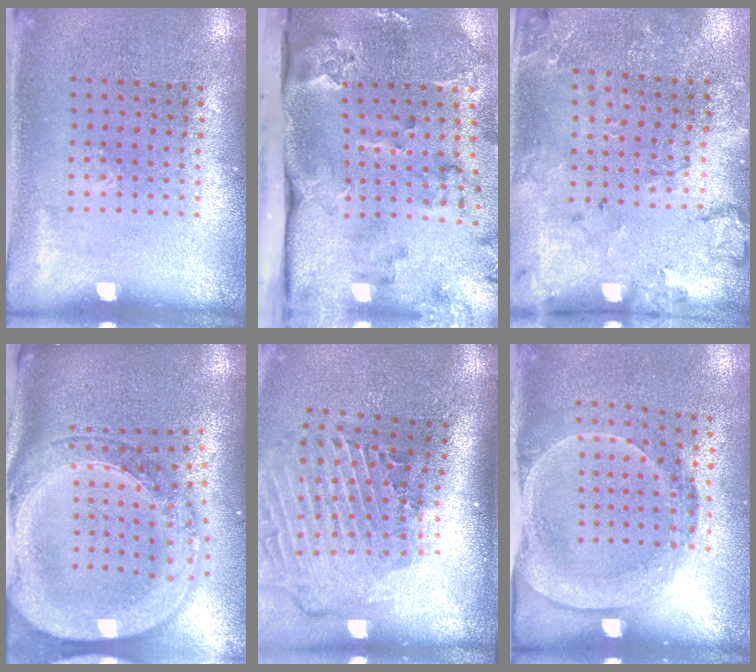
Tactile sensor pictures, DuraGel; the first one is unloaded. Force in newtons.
{"total": 3.9, "press": 2.7, "slide": 2.8}
{"total": 1.8, "press": 1.7, "slide": 0.6}
{"total": 4.0, "press": 3.0, "slide": 2.6}
{"total": 2.9, "press": 1.9, "slide": 2.1}
{"total": 1.7, "press": 1.3, "slide": 1.1}